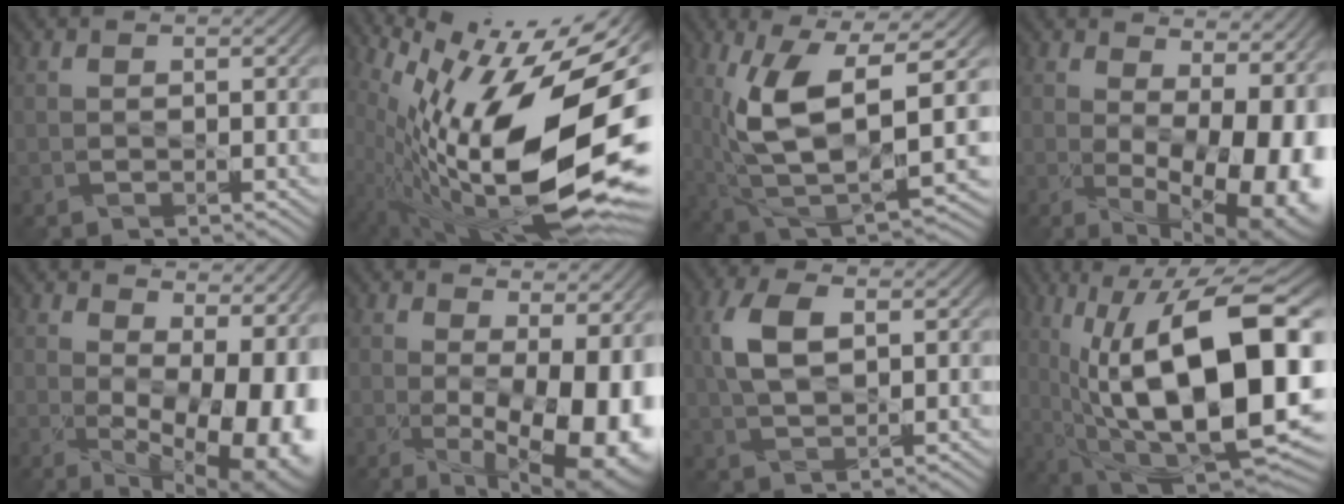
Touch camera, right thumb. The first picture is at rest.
{"total": 21.4, "force": [0.0, 8.3, 19.7], "torque": [-0.341, -0.003, -0.009]}
{"total": 12.8, "force": [1.9, 5.1, 11.5], "torque": [-0.247, -0.010, 0.041]}
{"total": 16.9, "force": [0.2, 8.2, 14.8], "torque": [-0.166, -0.006, 0.035]}
{"total": 16.8, "force": [0.9, 8.3, 14.5], "torque": [-0.164, -0.002, 0.047]}
{"total": 15.2, "force": [-1.3, 6.4, 13.7], "torque": [-0.167, -0.020, 0.010]}
{"total": 5.9, "force": [1.4, 3.1, 4.8], "torque": [-0.115, 0.010, 0.027]}
{"total": 20.3, "force": [2.0, 8.1, 18.5], "torque": [-0.301, 0.012, 0.041]}